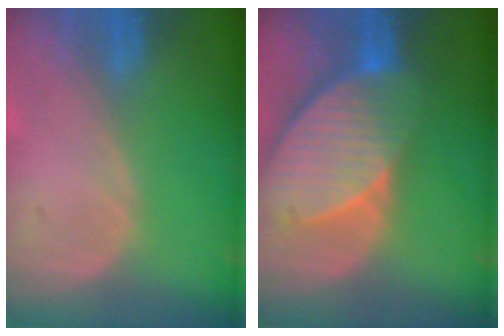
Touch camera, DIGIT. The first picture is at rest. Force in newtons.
{"total": 10.6, "press": 9.4, "slide": 5.0}